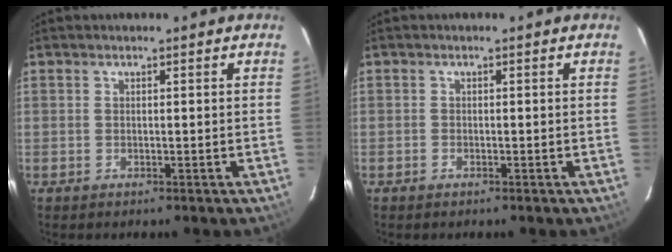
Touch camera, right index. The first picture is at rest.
{"total": 0.6, "force": [-0.5, 0.4, 0.1], "torque": [-0.002, 0.001, -0.011]}